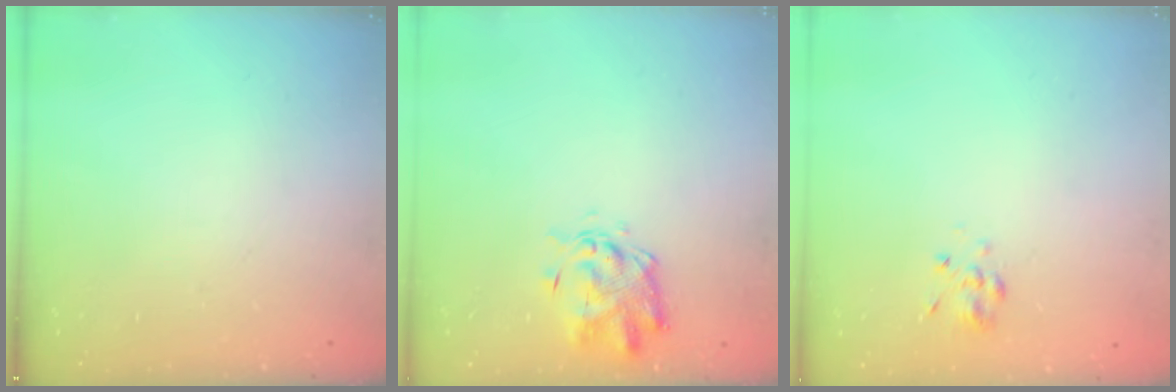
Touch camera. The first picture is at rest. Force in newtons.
{"total": 3.8, "press": 3.6, "slide": 1.2}
{"total": 4.1, "press": 3.9, "slide": 1.2}